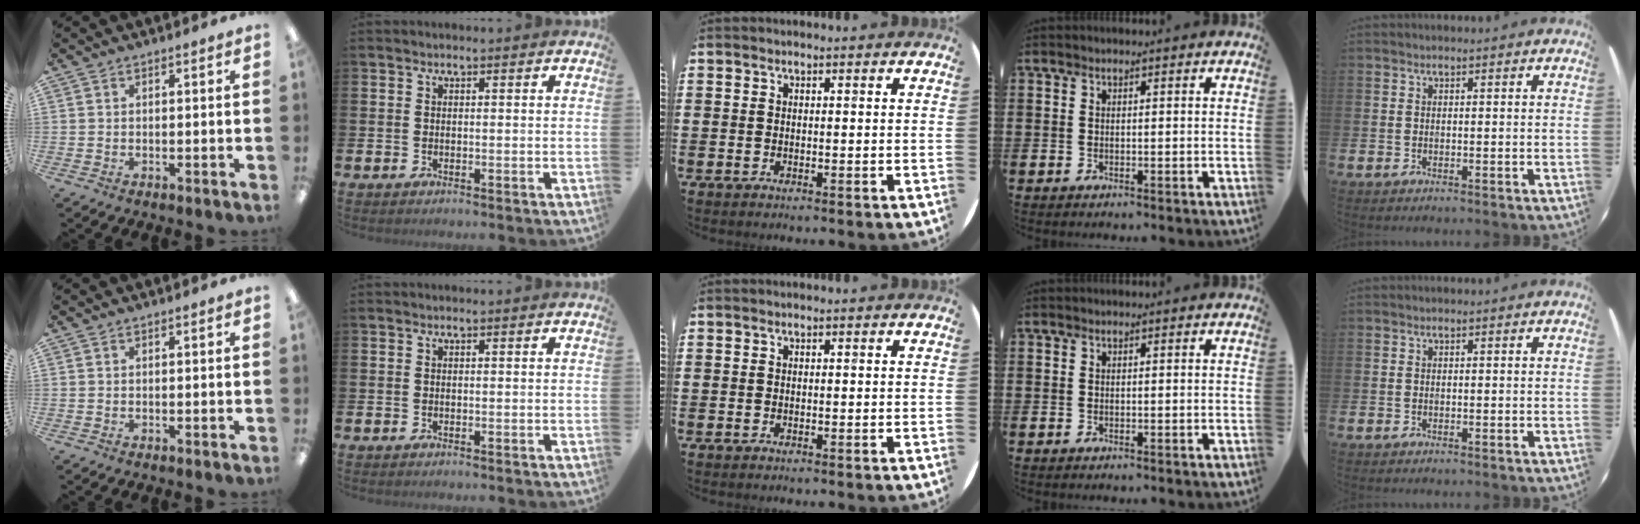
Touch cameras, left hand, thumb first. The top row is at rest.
{}